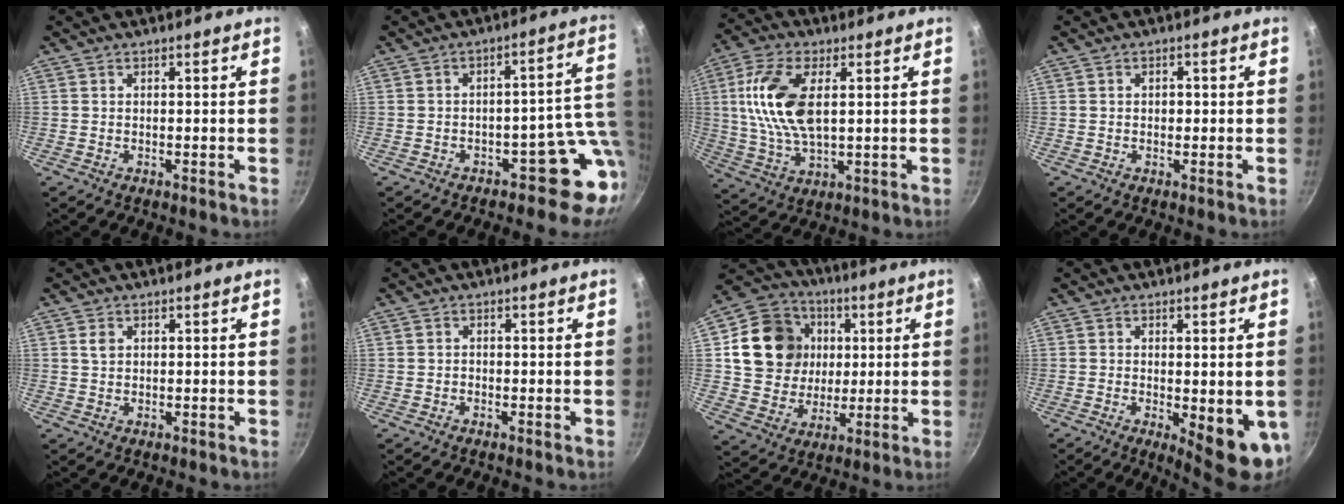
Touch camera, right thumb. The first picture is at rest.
{"total": 9.5, "force": [-2.6, 6.5, 6.5], "torque": [0.007, 0.035, -0.034]}
{"total": 14.1, "force": [2.7, 7.0, 11.9], "torque": [-0.234, -0.001, 0.050]}
{"total": 1.6, "force": [0.1, 1.2, 1.0], "torque": [-0.011, 0.005, 0.000]}
{"total": 1.7, "force": [0.7, 1.2, 1.0], "torque": [-0.017, 0.000, 0.012]}
{"total": 0.5, "force": [-0.3, 0.4, 0.1], "torque": [-0.004, 0.004, -0.007]}
{"total": 17.3, "force": [3.2, 15.0, 8.0], "torque": [-0.121, 0.009, 0.057]}
{"total": 10.4, "force": [-1.9, 3.4, 9.7], "torque": [-0.102, -0.012, -0.015]}